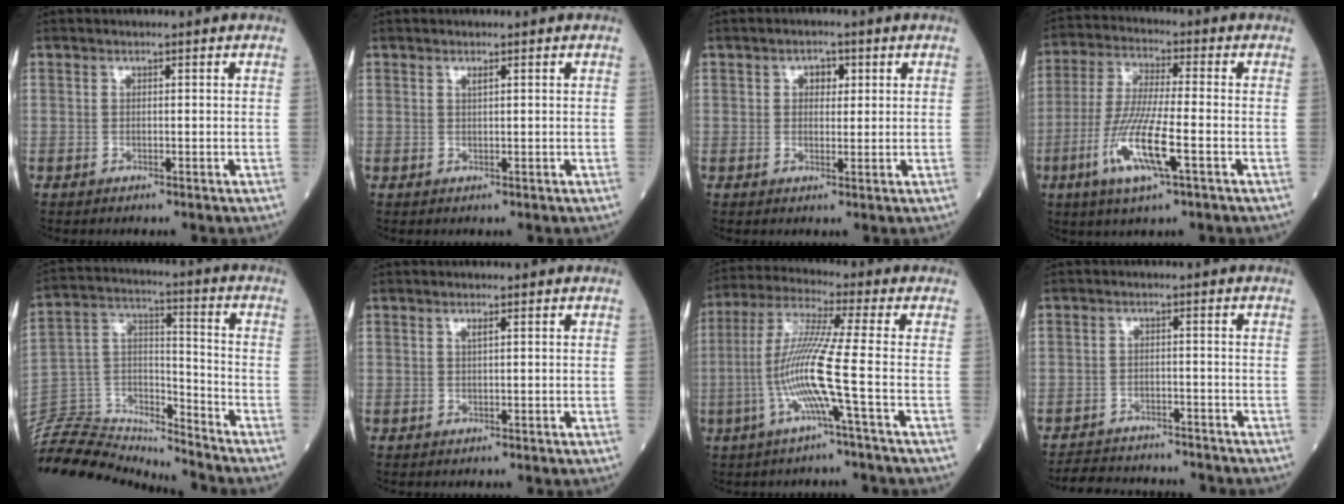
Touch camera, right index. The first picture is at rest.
{"total": 0.6, "force": [0.4, 0.0, 0.5], "torque": [-0.011, -0.002, 0.007]}
{"total": 2.5, "force": [0.9, 1.6, 1.7], "torque": [-0.022, 0.008, 0.013]}
{"total": 11.2, "force": [-4.1, 0.8, 10.4], "torque": [-0.214, -0.017, -0.080]}
{"total": 18.8, "force": [-18.5, 1.5, 2.5], "torque": [-0.042, 0.039, -0.318]}
{"total": 0.8, "force": [0.4, 0.0, 0.7], "torque": [-0.015, -0.001, 0.007]}
{"total": 10.5, "force": [-2.9, -1.6, 10.0], "torque": [-0.207, -0.001, -0.063]}
{"total": 9.7, "force": [-9.1, 2.4, 2.0], "torque": [-0.033, 0.008, -0.125]}